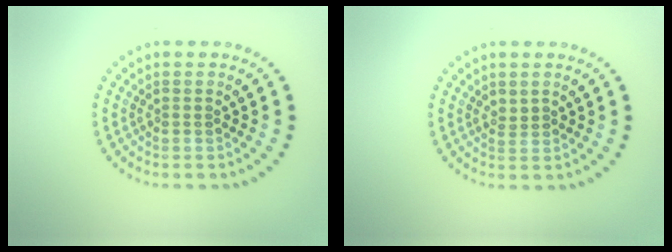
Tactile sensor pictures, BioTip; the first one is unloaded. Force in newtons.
{"total": 0.9, "press": 0.8, "slide": 0.4}